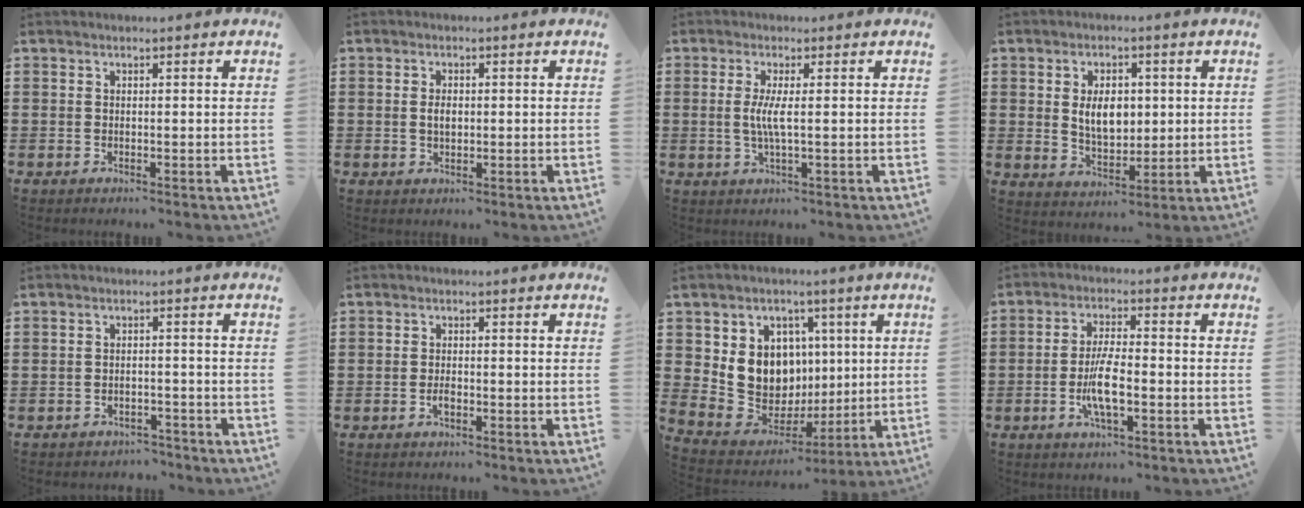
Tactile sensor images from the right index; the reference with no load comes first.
{"total": 2.1, "force": [0.1, 1.1, 1.8], "torque": [-0.037, 0.005, 0.000]}
{"total": 3.7, "force": [0.0, 0.1, 3.7], "torque": [-0.084, -0.012, -0.006]}
{"total": 6.2, "force": [0.9, 3.9, 4.6], "torque": [-0.076, 0.004, 0.008]}
{"total": 2.0, "force": [-1.9, 0.7, -0.1], "torque": [-0.005, 0.002, -0.041]}
{"total": 1.9, "force": [-1.0, 0.8, 1.4], "torque": [-0.027, 0.002, -0.018]}
{"total": 10.5, "force": [1.7, 9.6, 3.8], "torque": [-0.099, -0.022, 0.037]}
{"total": 6.5, "force": [-1.8, 1.8, 6.0], "torque": [-0.128, -0.006, -0.037]}